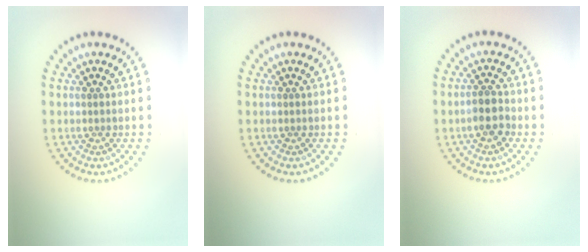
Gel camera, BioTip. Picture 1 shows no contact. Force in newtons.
{"total": 0.0}
{"total": 2.3, "press": 2.2, "slide": 0.8}